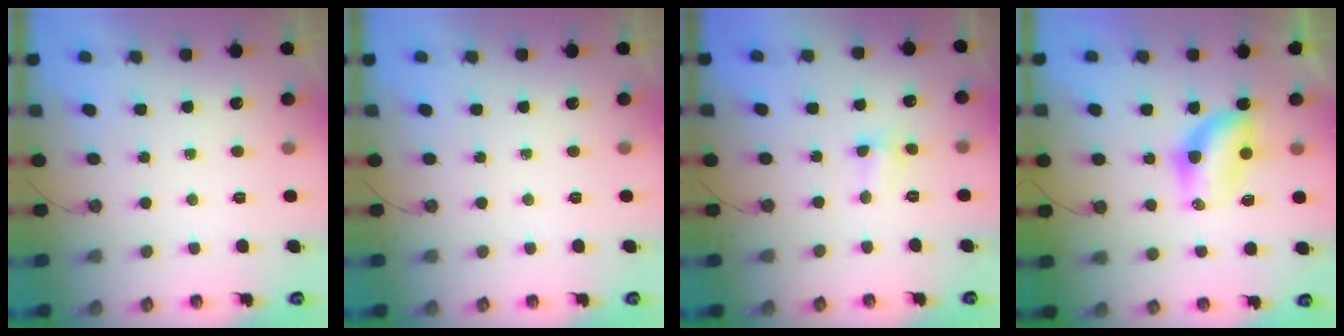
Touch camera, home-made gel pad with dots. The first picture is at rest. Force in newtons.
{"total": 0.0}
{"total": 1.7, "press": 1.6, "slide": 0.6}
{"total": 7.7, "press": 7.1, "slide": 3.0}